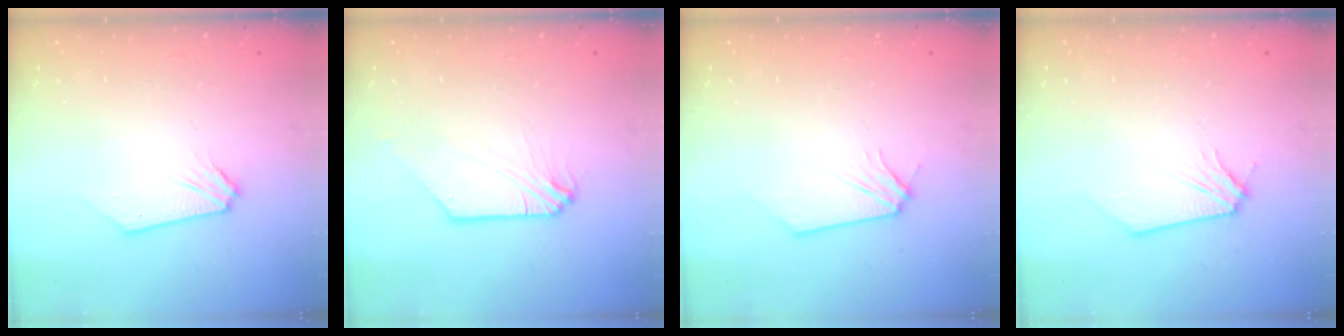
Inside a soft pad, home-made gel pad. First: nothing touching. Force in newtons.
{"total": 0.0}
{"total": 0.0}
{"total": 0.0}